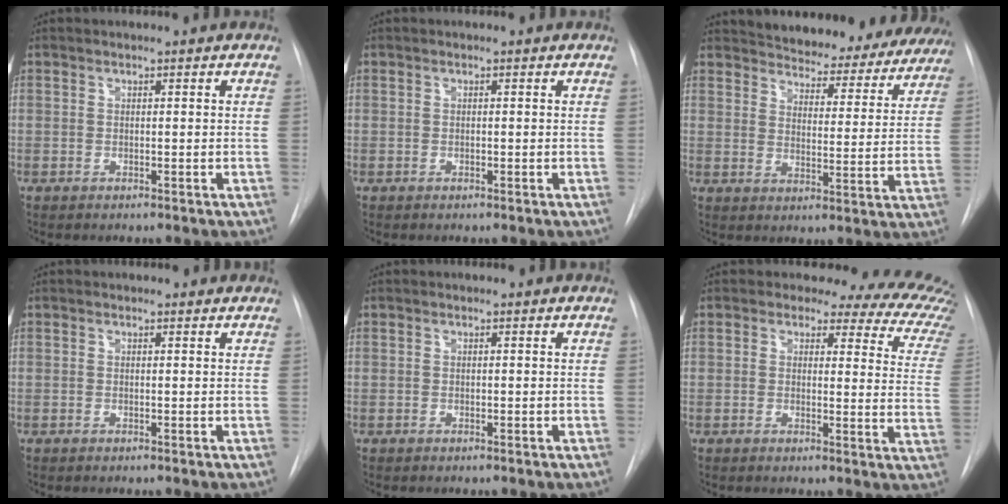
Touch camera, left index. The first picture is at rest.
{"total": 0.0}
{"total": 25.1, "force": [23.2, 7.0, 6.4], "torque": [-0.096, -0.051, 0.278]}
{"total": 1.0, "force": [0.9, 0.4, 0.0], "torque": [-0.007, 0.000, 0.006]}
{"total": 0.0}
{"total": 14.3, "force": [12.8, 4.6, 4.4], "torque": [-0.018, -0.067, 0.099]}